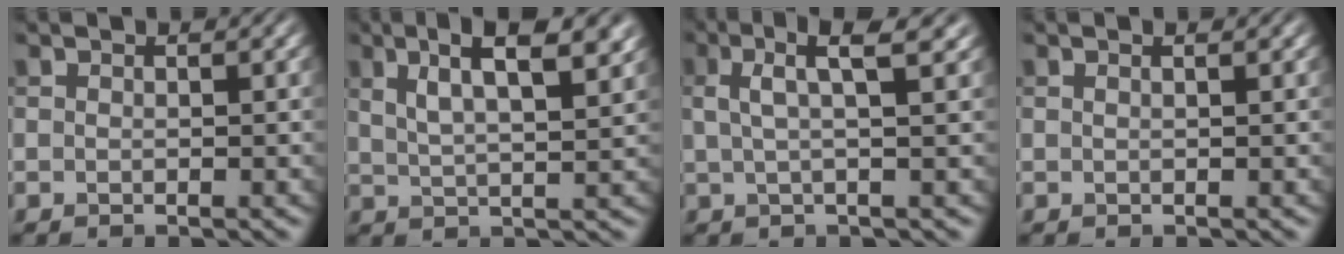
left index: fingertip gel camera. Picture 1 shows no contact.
{"total": 8.2, "force": [4.2, 2.5, 6.6], "torque": [-0.091, 0.019, 0.061]}
{"total": 4.5, "force": [1.6, 0.7, 4.2], "torque": [-0.064, 0.009, 0.022]}
{"total": 1.0, "force": [0.6, 0.1, 0.8], "torque": [-0.007, -0.001, -0.002]}